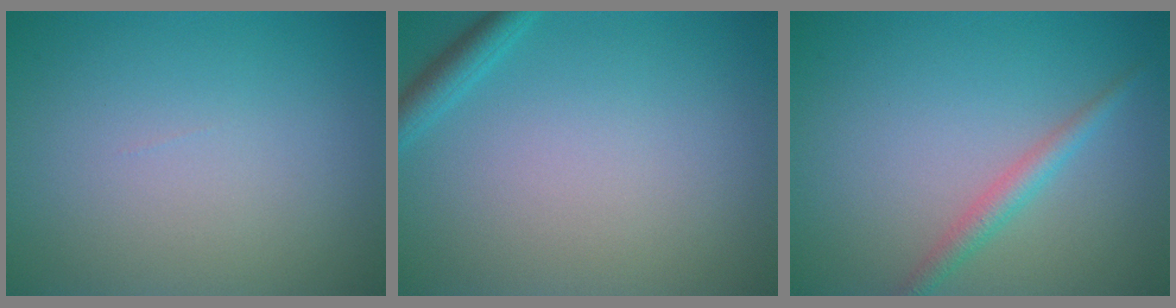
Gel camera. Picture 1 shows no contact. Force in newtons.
{"total": 1.7, "press": 1.7, "slide": 0.1}
{"total": 1.9, "press": 1.9, "slide": 0.0}